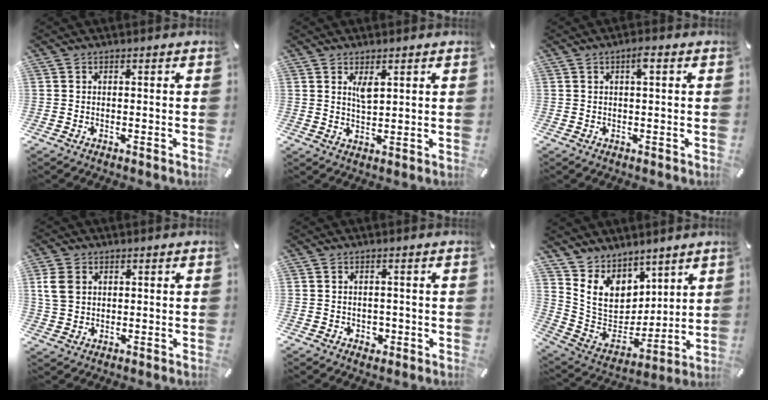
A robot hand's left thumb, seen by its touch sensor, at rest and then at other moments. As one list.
[{"total": 3.6, "force": [1.9, 1.6, 2.6], "torque": [-0.041, -0.005, 0.031]}, {"total": 2.3, "force": [0.7, 0.5, 2.2], "torque": [-0.036, 0.000, 0.008]}, {"total": 6.0, "force": [1.7, 4.8, 3.2], "torque": [-0.082, 0.006, 0.032]}, {"total": 2.1, "force": [-0.2, 1.9, 0.9], "torque": [-0.010, 0.001, -0.008]}, {"total": 11.5, "force": [6.7, 8.9, 2.8], "torque": [-0.073, -0.062, 0.139]}]